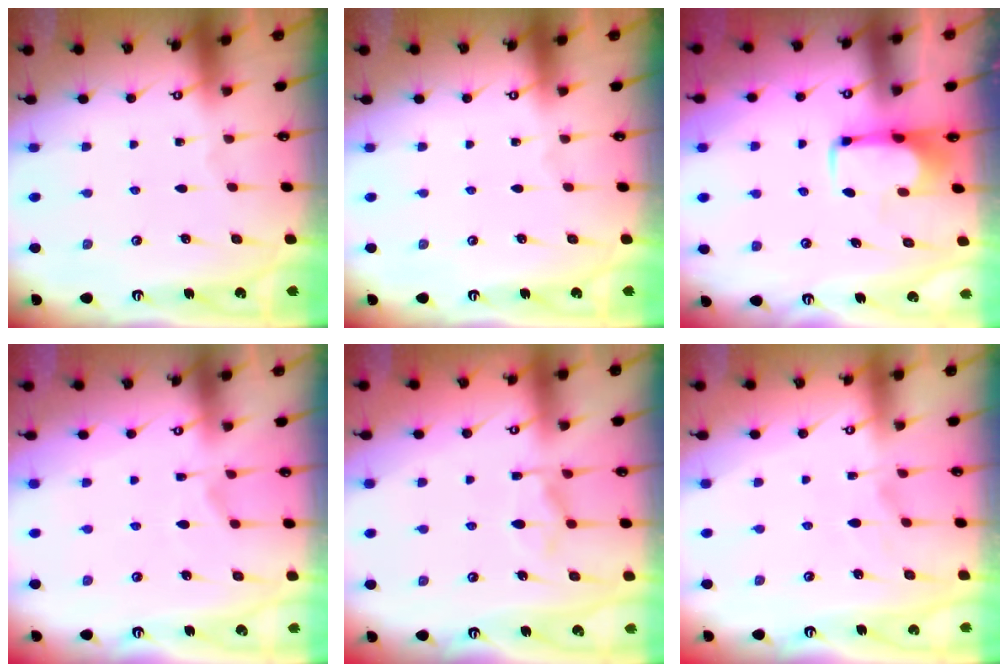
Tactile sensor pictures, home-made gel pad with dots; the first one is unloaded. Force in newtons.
{"total": 0.0}
{"total": 1.9, "press": 1.8, "slide": 0.4}
{"total": 6.7, "press": 6.6, "slide": 1.4}
{"total": 2.6, "press": 2.1, "slide": 1.5}
{"total": 1.8, "press": 1.4, "slide": 1.1}